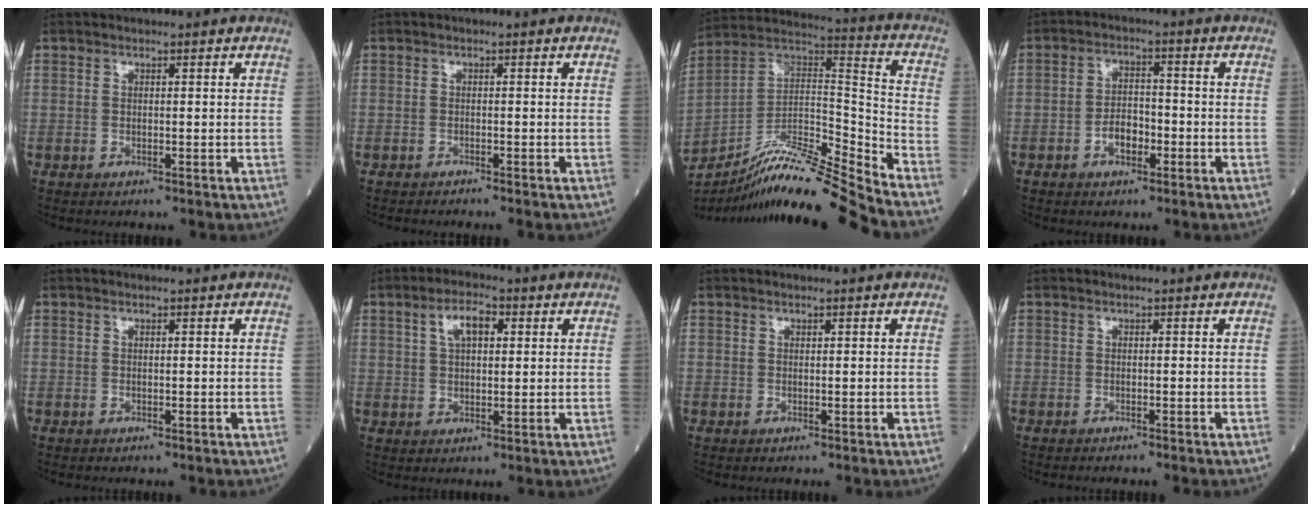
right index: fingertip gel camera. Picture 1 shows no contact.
{"total": 1.4, "force": [-1.4, -0.1, 0.5], "torque": [-0.007, 0.002, -0.018]}
{"total": 18.6, "force": [-16.6, -1.4, 8.3], "torque": [-0.158, 0.023, -0.301]}
{"total": 4.1, "force": [-1.7, 2.3, 3.0], "torque": [-0.057, 0.007, -0.029]}
{"total": 0.0}
{"total": 5.2, "force": [2.0, 2.2, 4.3], "torque": [-0.082, 0.013, 0.036]}
{"total": 0.0}
{"total": 2.1, "force": [-1.9, -0.1, 0.9], "torque": [-0.011, 0.001, -0.023]}